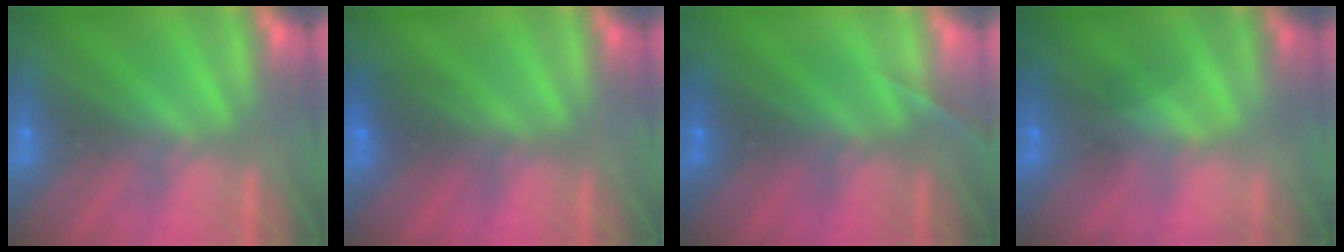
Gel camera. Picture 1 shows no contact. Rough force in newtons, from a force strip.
{"total": 2.7}
{"total": 1.4}
{"total": 1.6}